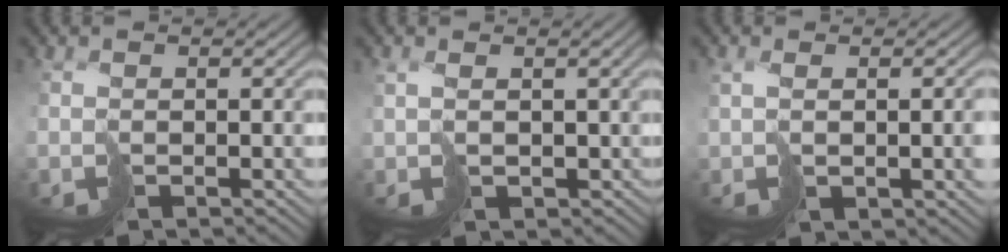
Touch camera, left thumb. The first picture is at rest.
{"total": 2.6, "force": [1.1, 1.3, 2.0], "torque": [-0.047, -0.002, 0.030]}
{"total": 4.3, "force": [0.7, 1.8, 3.9], "torque": [-0.076, -0.007, 0.027]}